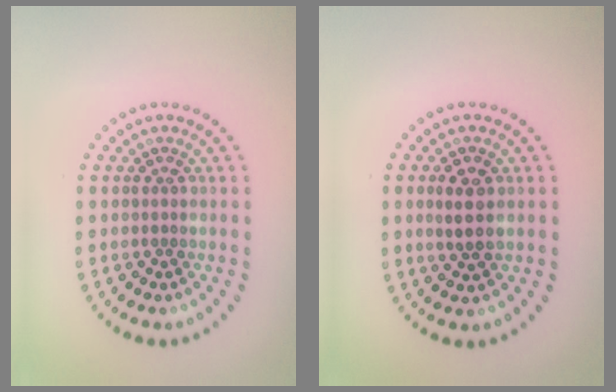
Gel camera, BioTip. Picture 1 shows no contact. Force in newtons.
{"total": 2.5, "press": 2.5, "slide": 0.3}